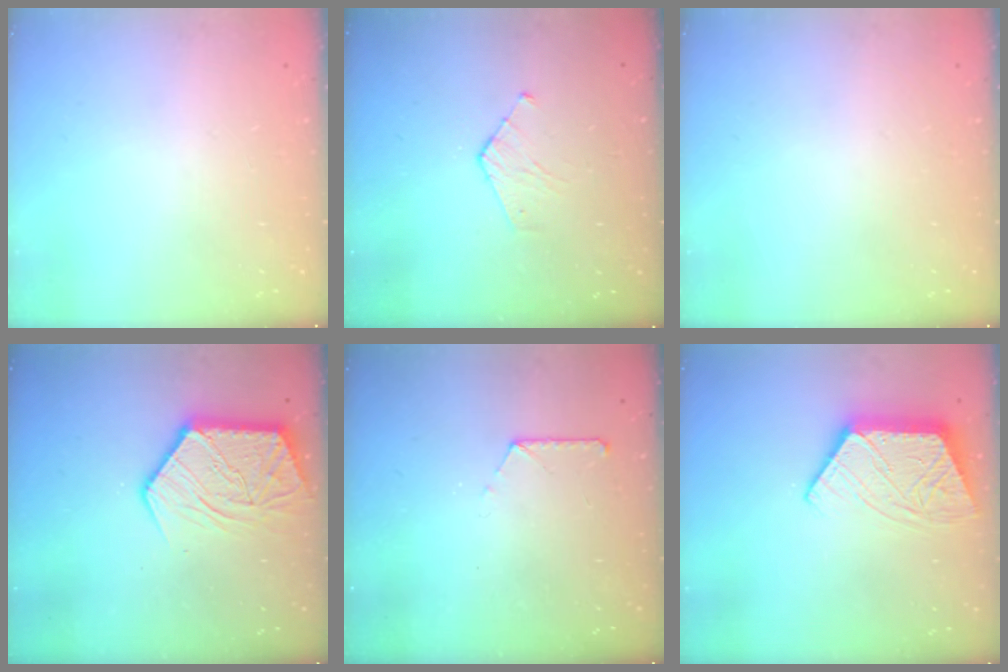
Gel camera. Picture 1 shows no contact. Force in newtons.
{"total": 2.8, "press": 2.8, "slide": 0.3}
{"total": 0.0}
{"total": 14.6, "press": 14.5, "slide": 1.5}
{"total": 6.6, "press": 6.6, "slide": 0.7}
{"total": 13.3, "press": 13.3, "slide": 0.8}